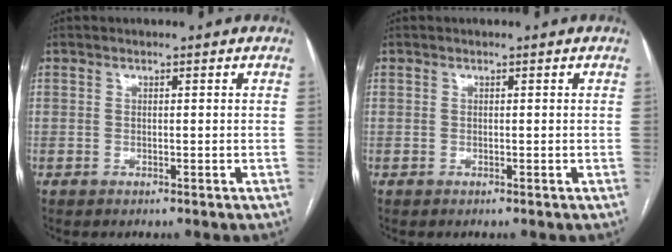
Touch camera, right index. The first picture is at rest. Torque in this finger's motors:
{"motor_torque": [0.00, 0.00, 0.02, 0.01]}